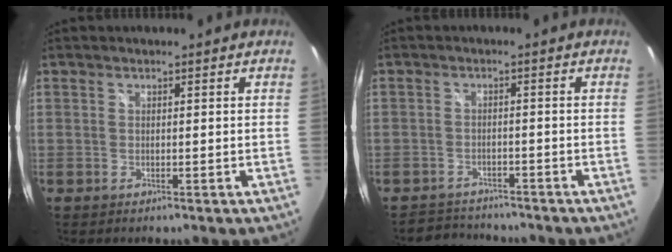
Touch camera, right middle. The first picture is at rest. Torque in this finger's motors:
{"motor_torque": [-0.22, -0.39, -0.43, -0.21]}